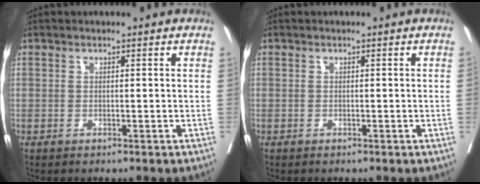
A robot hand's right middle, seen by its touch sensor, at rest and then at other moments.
{"total": 0.0}